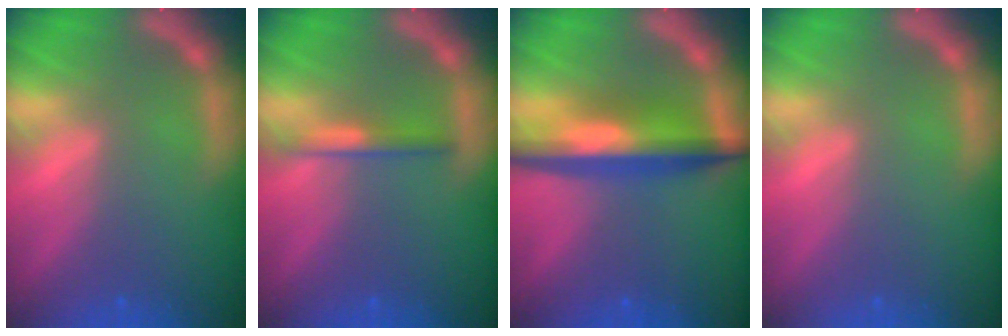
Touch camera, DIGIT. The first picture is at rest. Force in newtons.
{"total": 1.9}
{"total": 7.1}
{"total": 0.0}